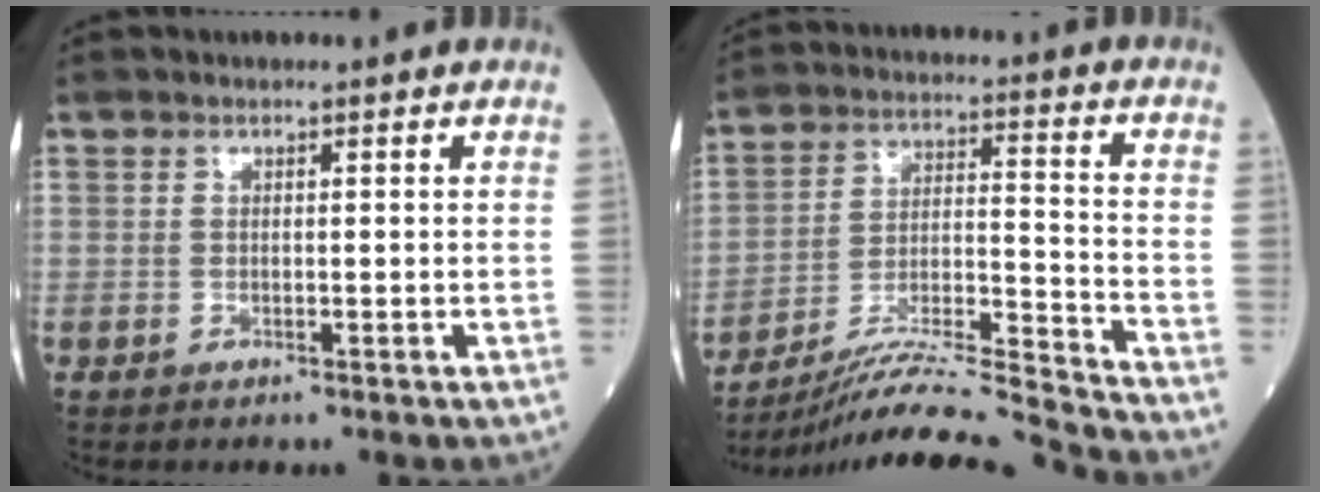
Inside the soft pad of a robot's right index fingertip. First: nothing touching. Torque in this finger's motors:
{"motor_torque": [-0.74, -0.80, 0.29, 0.05]}